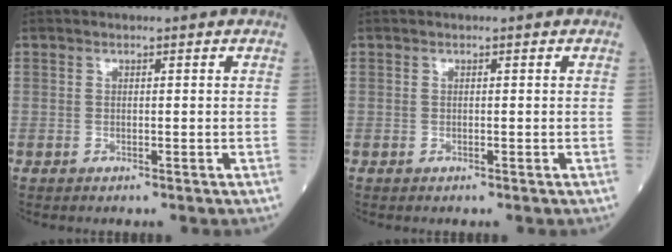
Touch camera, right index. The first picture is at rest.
{"total": 0.0}